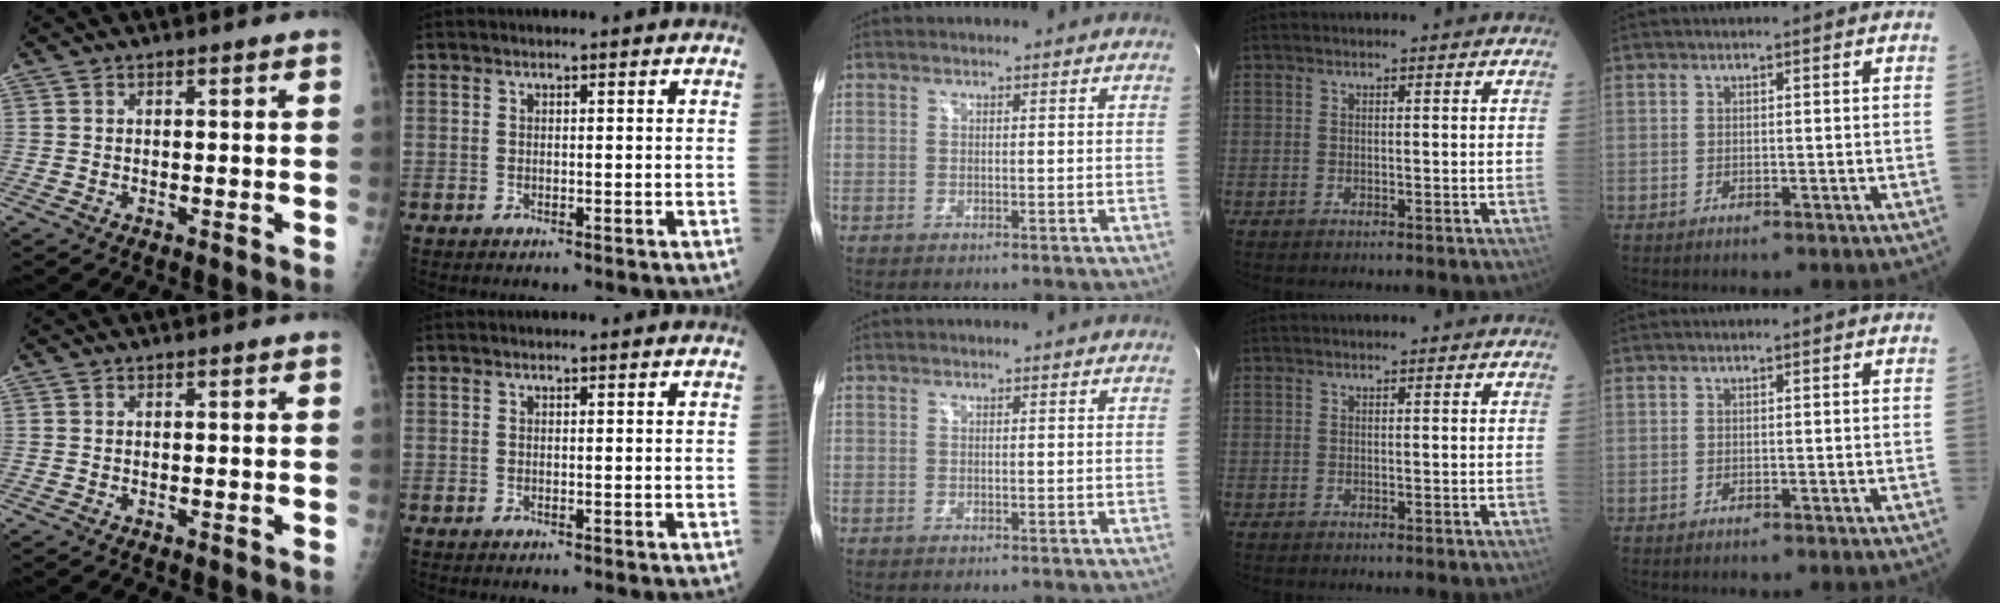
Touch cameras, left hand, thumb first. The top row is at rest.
{}